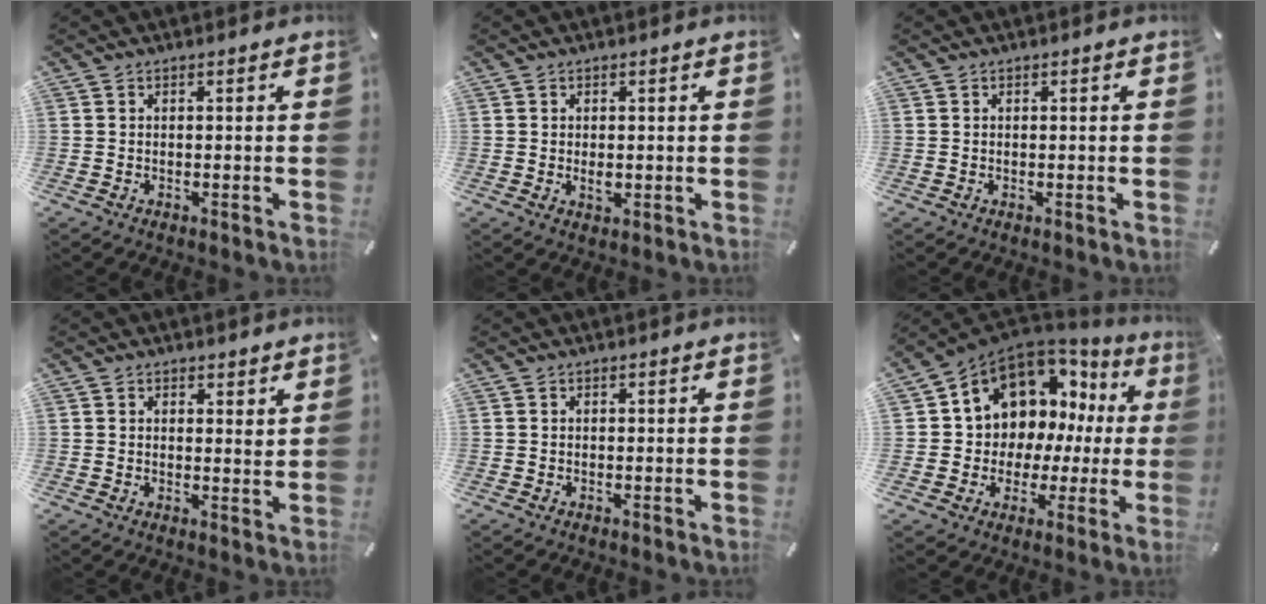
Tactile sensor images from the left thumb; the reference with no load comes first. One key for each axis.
{"total": 2.2, "fx": 0.1, "fy": 1.5, "fz": 1.6, "tx": -0.024, "ty": -0.001, "tz": -0.001}
{"total": 0.0}
{"total": 2.3, "fx": 1.7, "fy": 1.3, "fz": 0.8, "tx": 0.008, "ty": -0.010, "tz": 0.027}
{"total": 0.0}
{"total": 11.7, "fx": 6.8, "fy": 9.0, "fz": 3.4, "tx": -0.069, "ty": -0.075, "tz": 0.131}